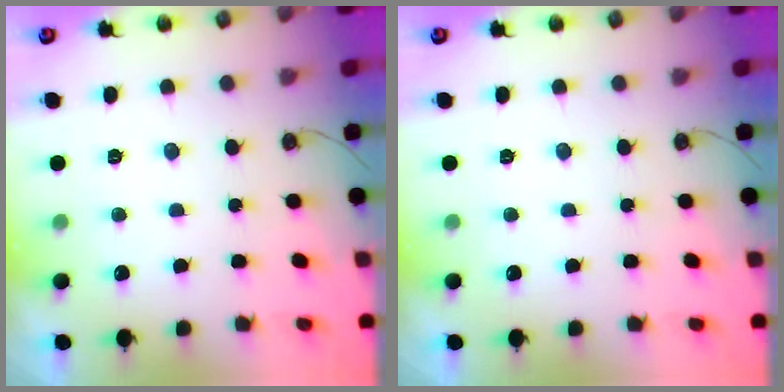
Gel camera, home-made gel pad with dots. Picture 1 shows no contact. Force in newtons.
{"total": 0.0}